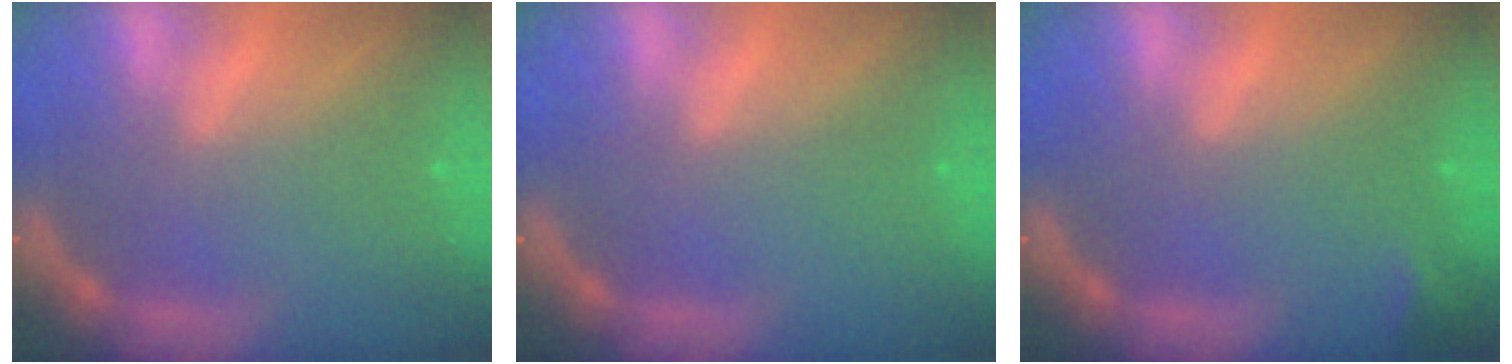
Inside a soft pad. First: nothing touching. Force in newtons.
{"total": 0.0}
{"total": 1.4}